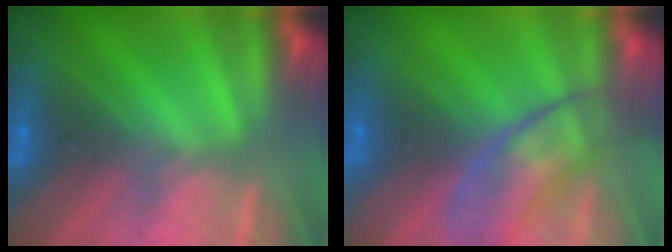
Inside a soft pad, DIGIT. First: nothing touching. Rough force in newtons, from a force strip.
{"total": 3.3}